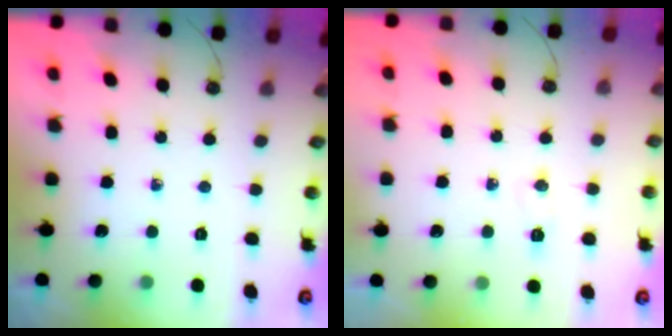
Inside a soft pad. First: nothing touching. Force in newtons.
{"total": 4.1, "press": 4.0, "slide": 1.2}